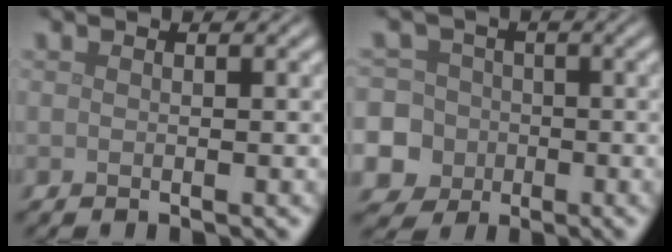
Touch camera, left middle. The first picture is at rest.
{"total": 10.9, "force": [-3.4, 10.1, 2.3], "torque": [-0.067, -0.008, -0.089]}